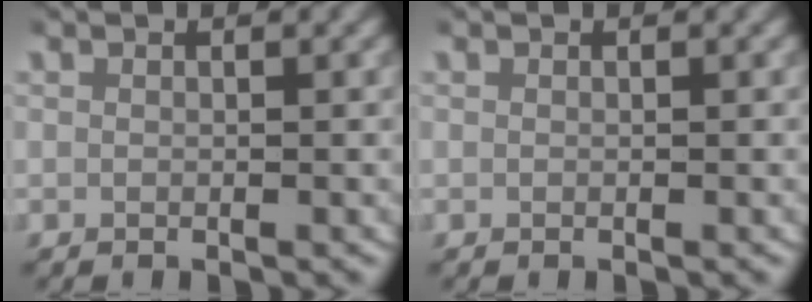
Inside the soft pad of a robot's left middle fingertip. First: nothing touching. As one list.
[{"total": 0.0}]